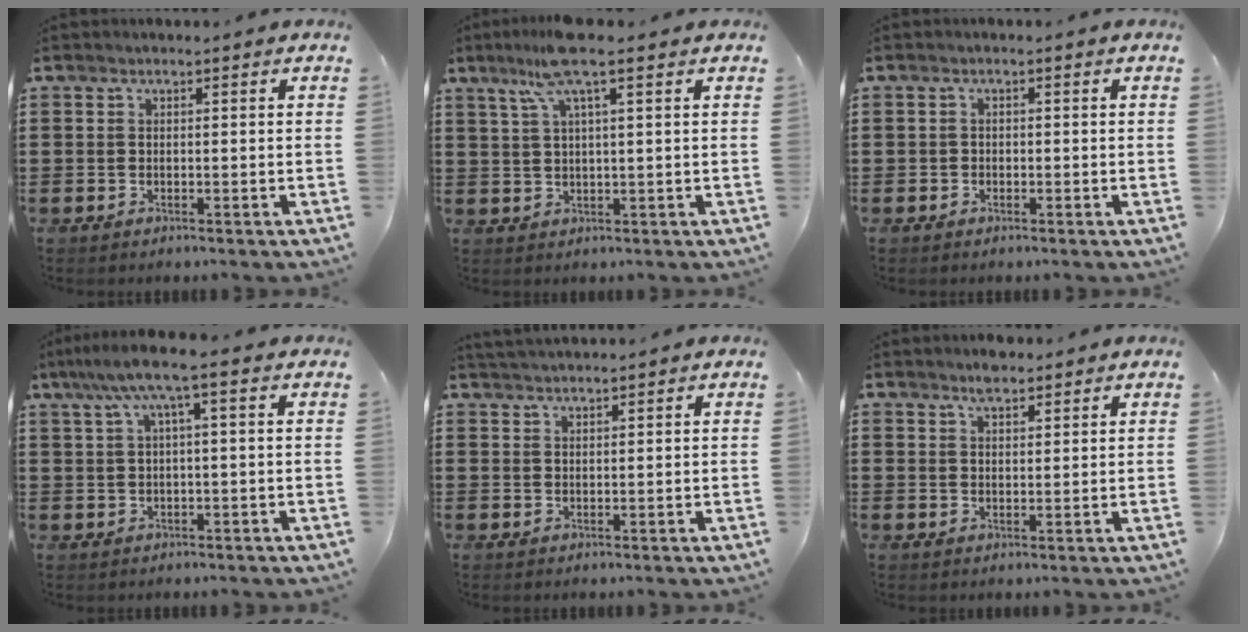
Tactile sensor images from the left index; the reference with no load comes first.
{"total": 7.3, "force": [3.9, 0.7, 6.1], "torque": [-0.134, 0.007, 0.066]}
{"total": 0.8, "force": [-0.4, 0.7, 0.1], "torque": [-0.005, 0.002, -0.011]}
{"total": 5.7, "force": [1.7, 0.3, 5.4], "torque": [-0.115, 0.002, 0.024]}
{"total": 1.6, "force": [1.6, -0.1, 0.1], "torque": [-0.005, 0.003, 0.032]}
{"total": 2.7, "force": [2.3, 0.8, 1.1], "torque": [-0.025, 0.003, 0.044]}